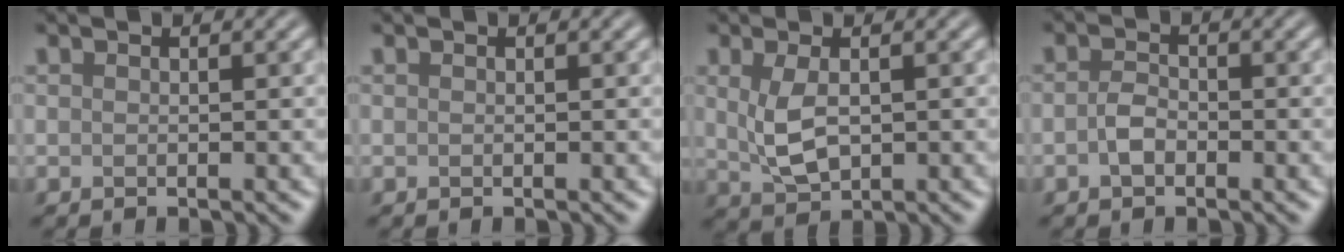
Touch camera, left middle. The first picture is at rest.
{"total": 0.0}
{"total": 3.3, "force": [0.5, 1.8, 2.8], "torque": [-0.065, -0.001, 0.015]}
{"total": 1.8, "force": [-0.6, 1.1, 1.2], "torque": [-0.027, 0.002, -0.016]}